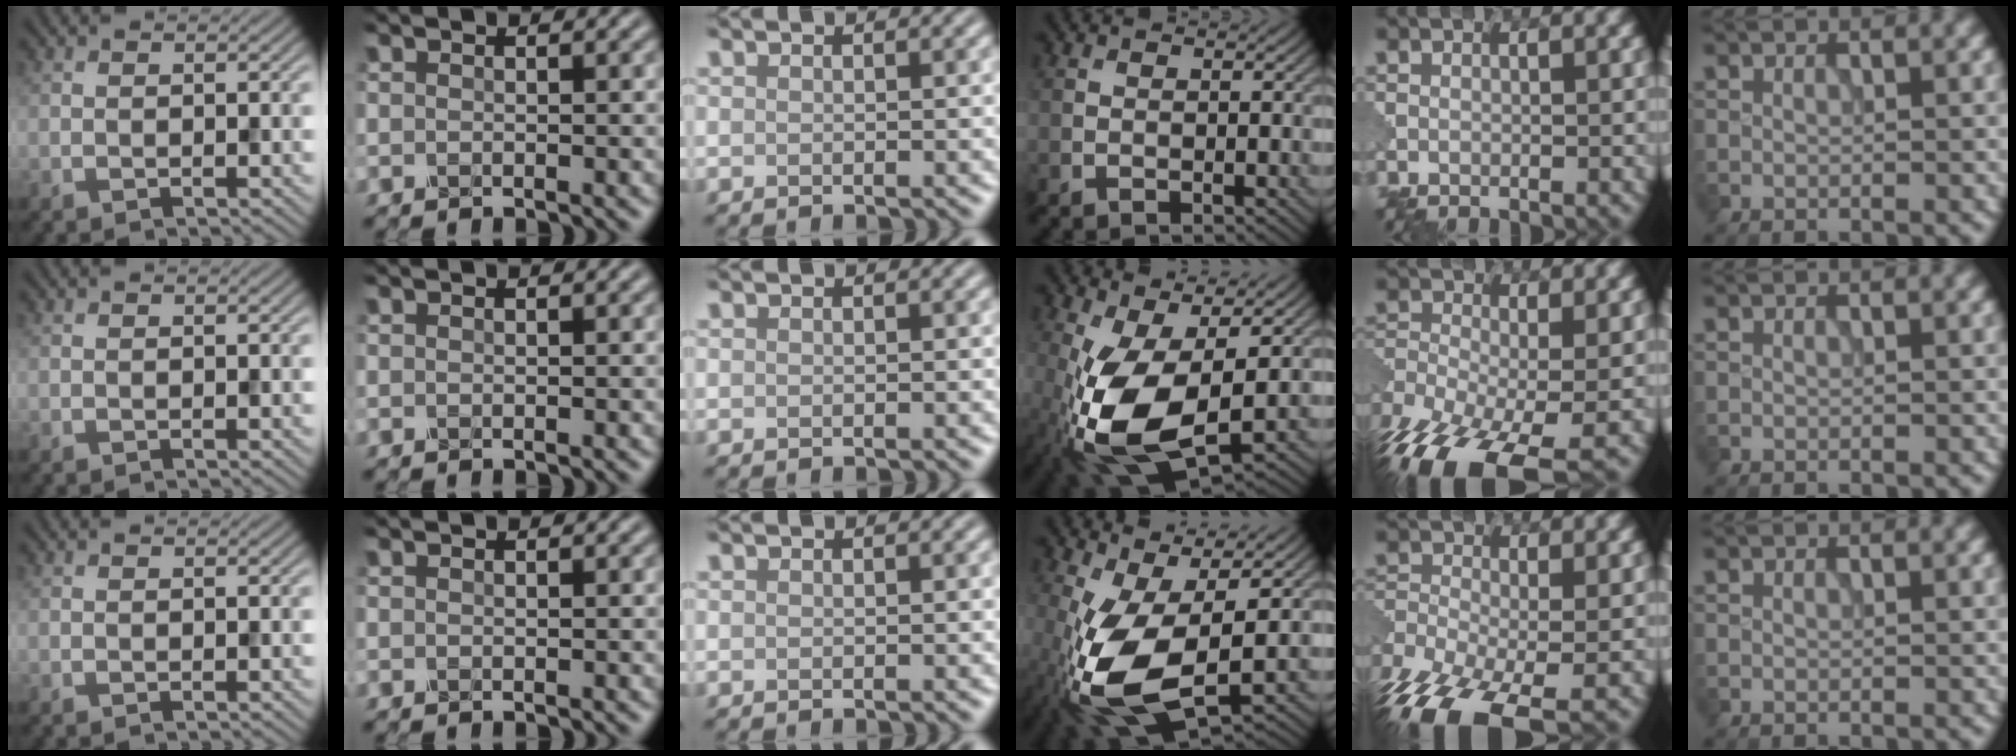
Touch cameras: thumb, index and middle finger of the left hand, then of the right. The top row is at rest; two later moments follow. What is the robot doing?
{"motion": "wrap", "object": "tissue paper"}